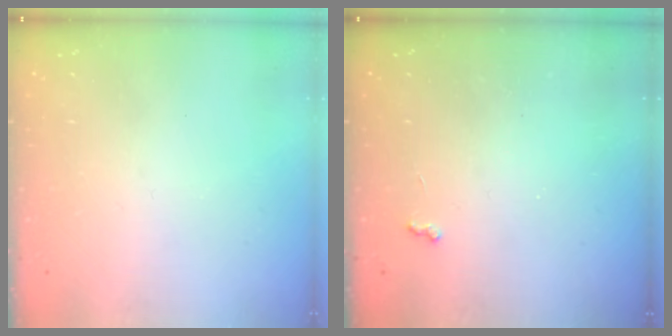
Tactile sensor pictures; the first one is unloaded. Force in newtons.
{"total": 2.6, "press": 2.6, "slide": 0.4}